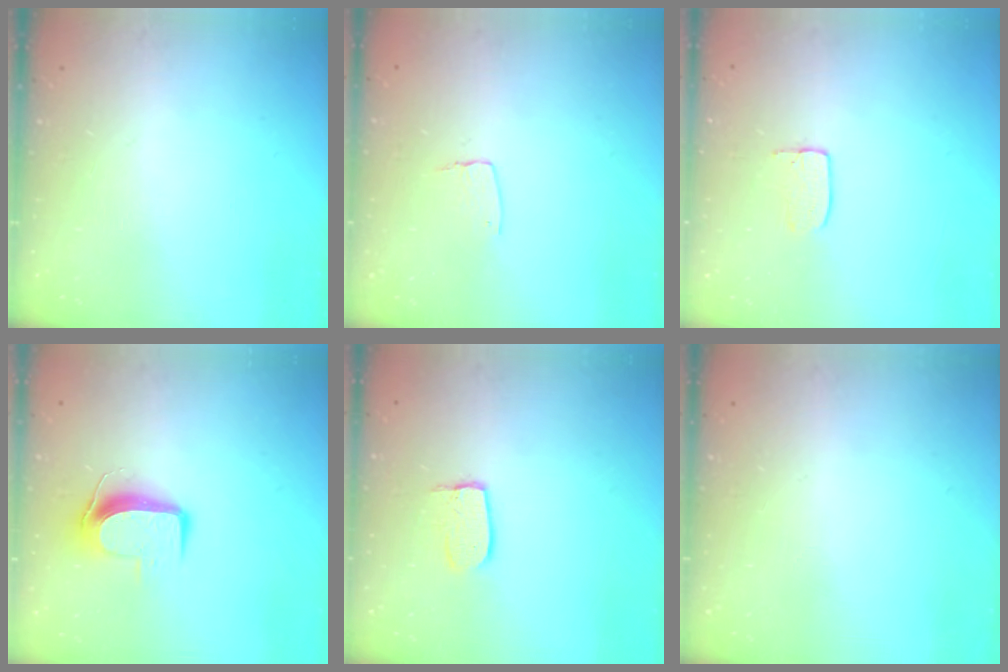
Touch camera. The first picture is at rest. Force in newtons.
{"total": 4.7, "press": 4.7, "slide": 0.4}
{"total": 3.7, "press": 3.7, "slide": 0.2}
{"total": 8.8, "press": 8.7, "slide": 1.0}
{"total": 7.0, "press": 7.0, "slide": 0.3}
{"total": 0.0}